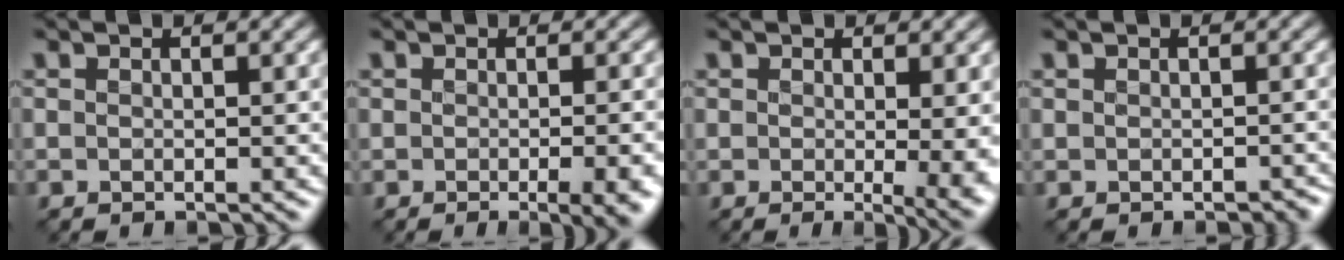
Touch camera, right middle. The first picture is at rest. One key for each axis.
{"total": 4.8, "fx": -1.8, "fy": 1.7, "fz": 4.1, "tx": -0.042, "ty": -0.009, "tz": -0.011}
{"total": 4.8, "fx": -0.2, "fy": 1.7, "fz": 4.5, "tx": -0.049, "ty": -0.015, "tz": 0.001}
{"total": 0.7, "fx": -0.3, "fy": 0.6, "fz": 0.1, "tx": 0.000, "ty": -0.007, "tz": -0.006}